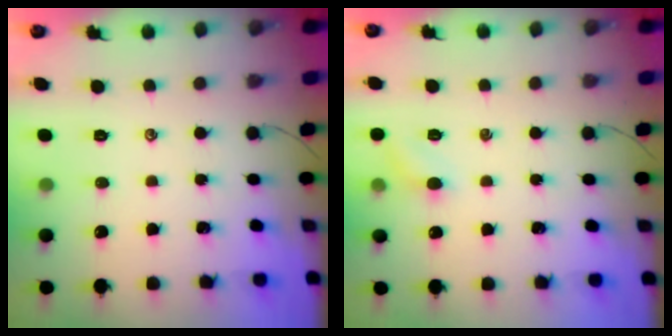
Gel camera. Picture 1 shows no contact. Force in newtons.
{"total": 6.2, "press": 5.9, "slide": 1.9}